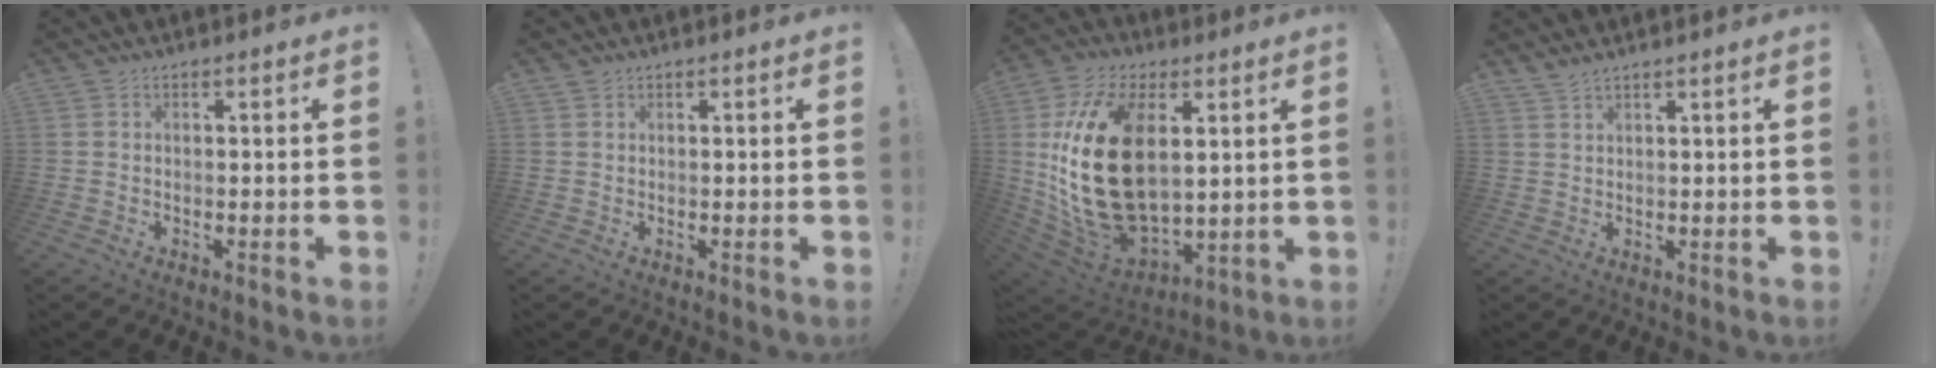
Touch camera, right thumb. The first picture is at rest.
{"total": 0.6, "force": [0.5, 0.2, 0.1], "torque": [-0.001, -0.001, 0.009]}
{"total": 27.4, "force": [4.7, 16.4, 21.4], "torque": [-0.437, -0.029, 0.090]}
{"total": 2.1, "force": [1.9, -0.2, 0.9], "torque": [-0.026, -0.009, 0.035]}